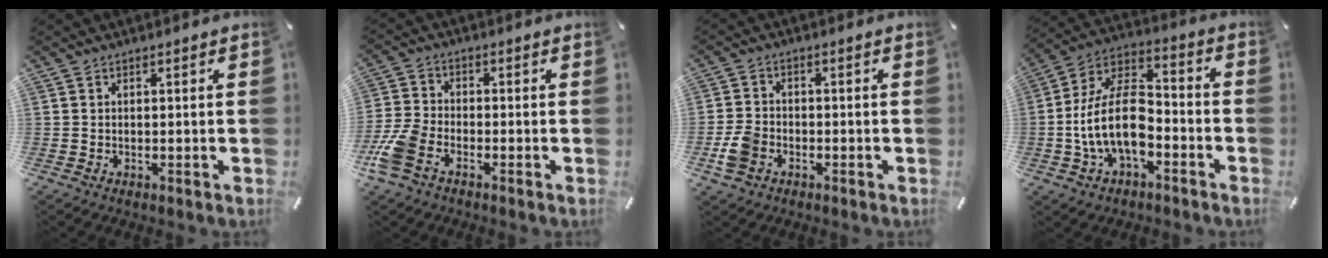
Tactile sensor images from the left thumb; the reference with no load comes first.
{"total": 8.2, "force": [-4.1, 5.1, 5.0], "torque": [-0.120, 0.008, -0.079]}
{"total": 5.5, "force": [-2.3, 4.1, 2.9], "torque": [-0.065, 0.009, -0.043]}
{"total": 16.6, "force": [-4.6, 9.7, 12.7], "torque": [-0.256, 0.025, -0.080]}